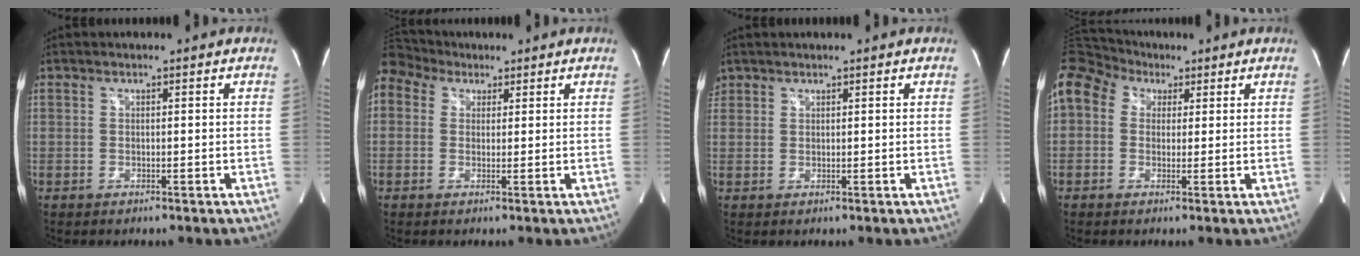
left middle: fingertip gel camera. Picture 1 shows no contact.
{"total": 8.0, "force": [5.2, 5.6, 2.4], "torque": [-0.063, 0.056, 0.102]}
{"total": 1.5, "force": [1.3, 0.8, 0.0], "torque": [0.000, 0.014, 0.025]}
{"total": 11.3, "force": [4.6, 8.9, 5.2], "torque": [-0.134, 0.069, 0.080]}